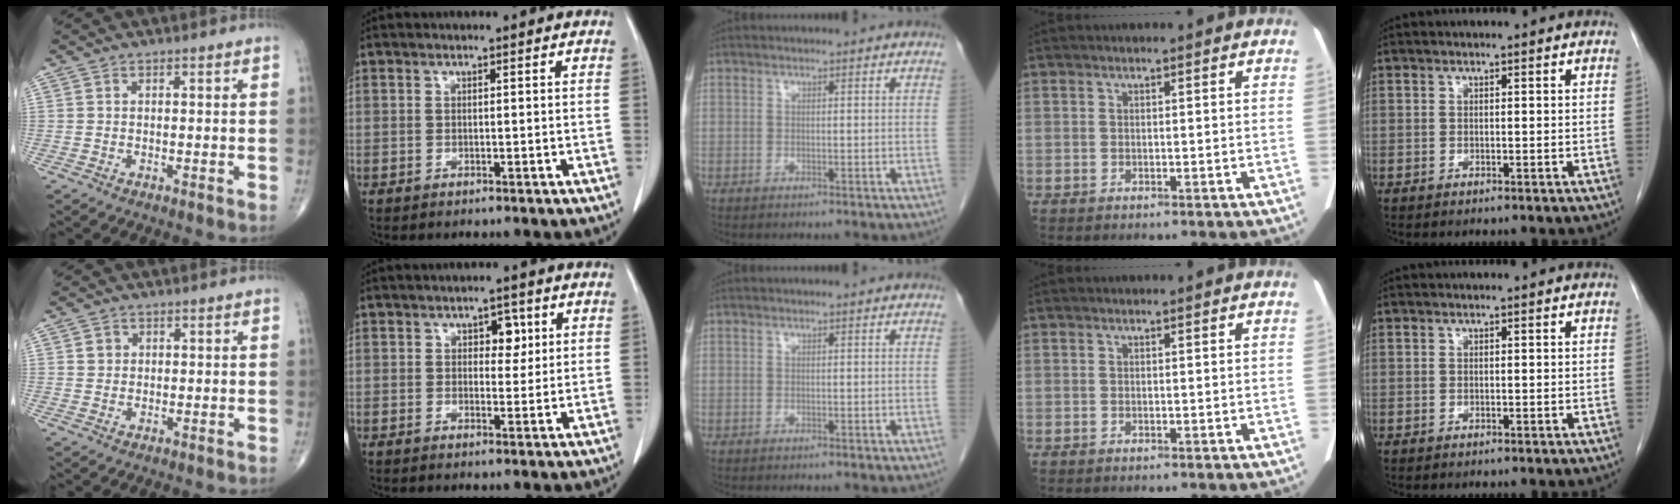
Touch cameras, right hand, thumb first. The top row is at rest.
{"thumb": {"total": 1.2, "force": [0.5, 1.0, 0.4], "torque": [-0.001, -0.001, 0.008]}, "index": {"total": 3.3, "force": [1.2, 2.0, 2.4], "torque": [-0.025, 0.007, 0.016]}}